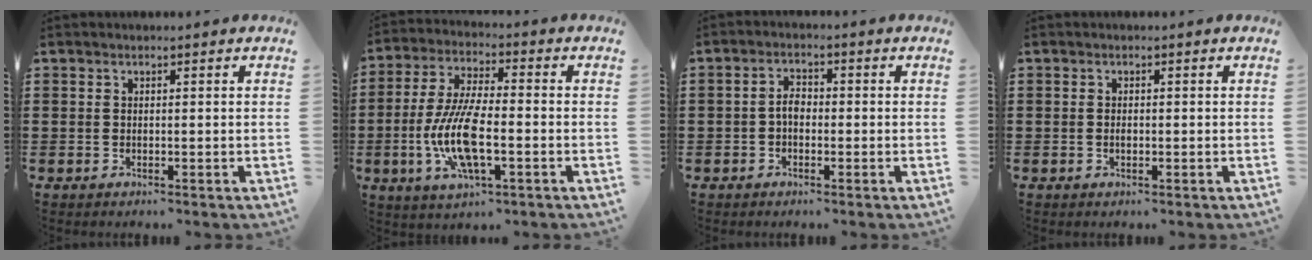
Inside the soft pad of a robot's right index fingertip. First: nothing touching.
{"total": 11.1, "force": [-2.9, 3.8, 10.0], "torque": [-0.224, -0.013, -0.057]}
{"total": 2.6, "force": [-0.7, 1.4, 2.0], "torque": [-0.046, 0.001, -0.017]}
{"total": 0.7, "force": [-0.1, 0.4, 0.6], "torque": [-0.013, 0.000, -0.002]}